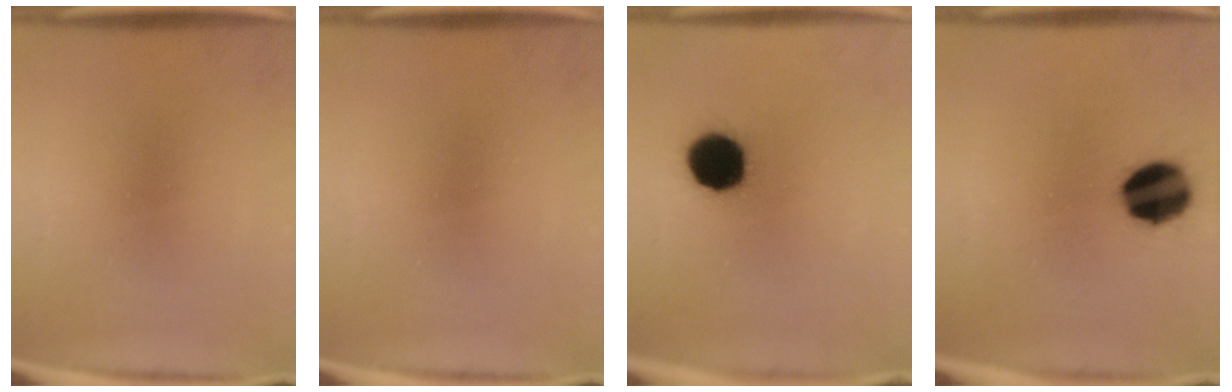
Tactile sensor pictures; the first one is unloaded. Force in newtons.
{"total": 0.0}
{"total": 13.6}
{"total": 13.0}